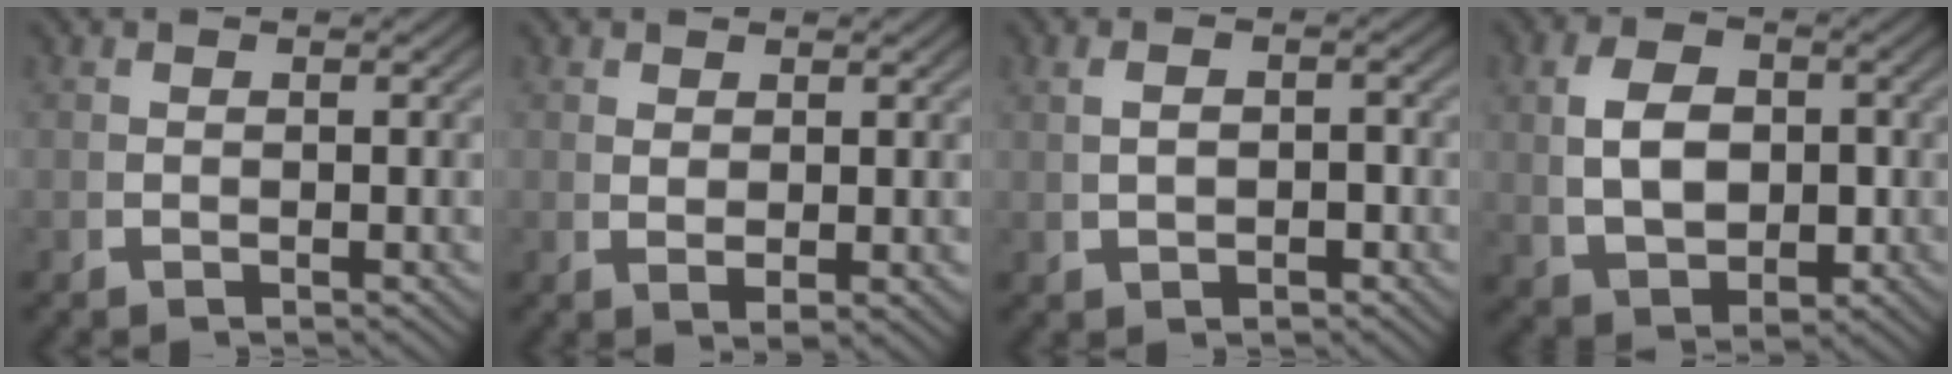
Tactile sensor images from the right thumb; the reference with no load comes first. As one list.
[{"total": 1.4, "force": [0.9, 0.2, 1.0], "torque": [-0.015, -0.003, 0.023]}, {"total": 1.9, "force": [0.0, 1.1, 1.5], "torque": [-0.022, 0.004, 0.007]}, {"total": 6.8, "force": [0.5, 4.6, 5.0], "torque": [-0.089, -0.020, 0.024]}]